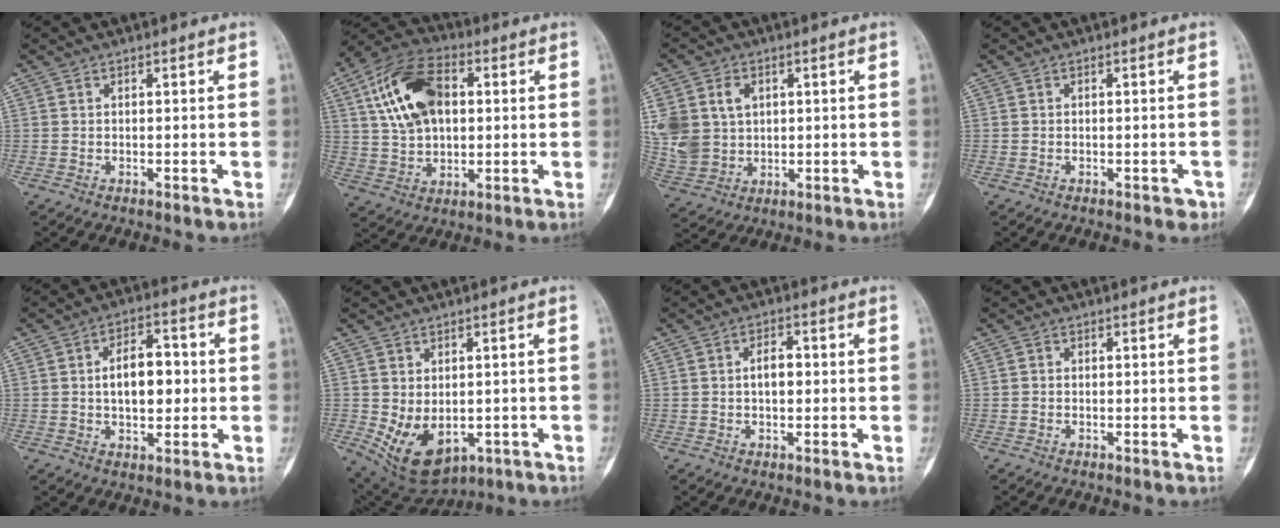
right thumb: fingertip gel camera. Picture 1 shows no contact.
{"total": 16.4, "force": [3.9, 10.1, 12.3], "torque": [-0.210, 0.011, 0.067]}
{"total": 12.5, "force": [2.9, 9.9, 7.1], "torque": [-0.143, -0.001, 0.073]}
{"total": 1.4, "force": [-0.8, 0.8, 0.8], "torque": [0.000, 0.006, -0.009]}
{"total": 10.1, "force": [0.5, 5.8, 8.2], "torque": [-0.104, 0.014, 0.009]}
{"total": 10.5, "force": [-2.2, 7.0, 7.5], "torque": [-0.110, -0.002, -0.008]}
{"total": 4.2, "force": [0.3, 2.4, 3.4], "torque": [-0.048, 0.008, 0.003]}
{"total": 0.6, "force": [-0.1, 0.6, 0.2], "torque": [-0.003, 0.002, -0.002]}